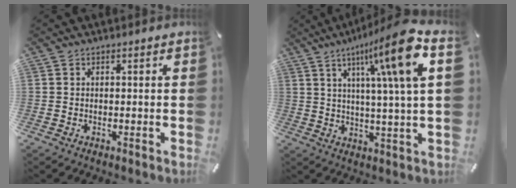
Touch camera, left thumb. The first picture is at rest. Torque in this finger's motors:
{"motor_torque": [1.19, 2.11, 1.45, -1.30, 0.49]}